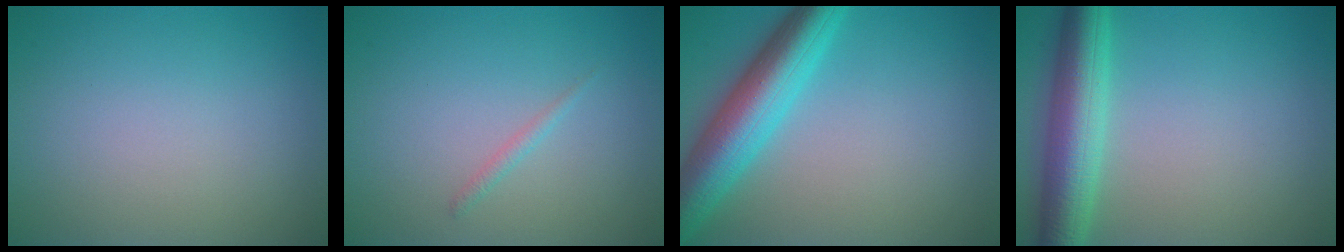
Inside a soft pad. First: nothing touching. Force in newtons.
{"total": 0.7, "press": 0.7, "slide": 0.0}
{"total": 7.3, "press": 7.3, "slide": 0.2}
{"total": 6.2, "press": 6.2, "slide": 0.2}